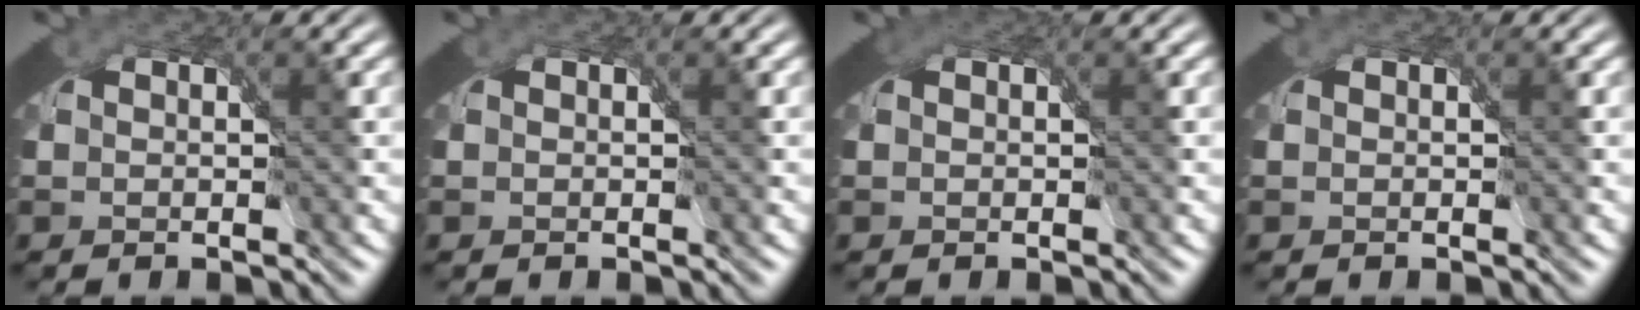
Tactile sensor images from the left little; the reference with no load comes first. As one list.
[{"total": 0.0}, {"total": 0.9, "force": [0.3, 0.7, 0.5], "torque": [-0.004, -0.001, 0.001]}, {"total": 0.0}]